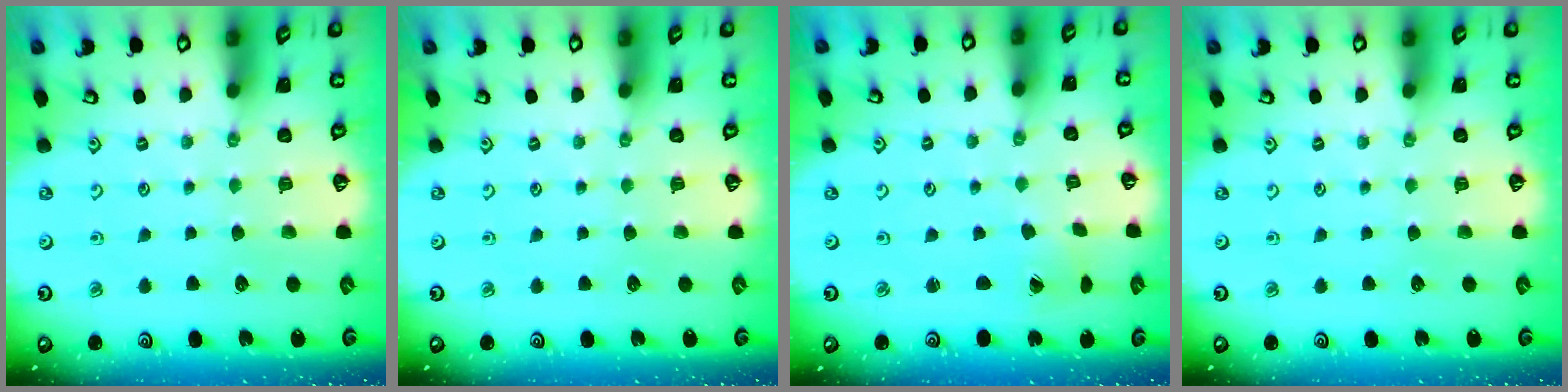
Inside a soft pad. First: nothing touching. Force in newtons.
{"total": 0.0}
{"total": 1.7, "press": 1.7, "slide": 0.1}
{"total": 0.0}